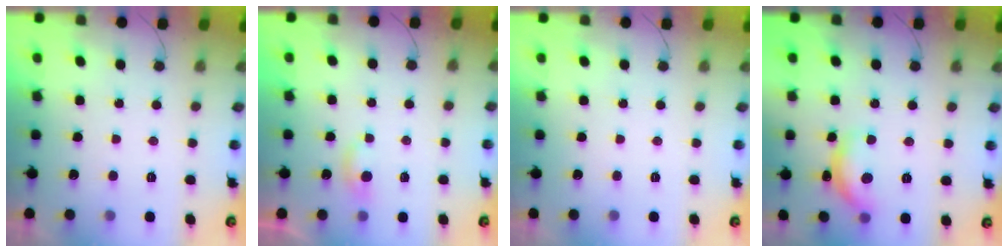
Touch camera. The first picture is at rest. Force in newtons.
{"total": 2.8, "press": 2.8, "slide": 0.3}
{"total": 0.0}
{"total": 13.2, "press": 13.1, "slide": 0.7}